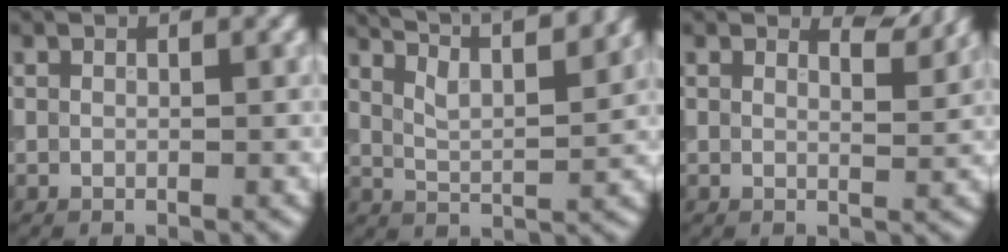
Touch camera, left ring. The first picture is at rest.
{"total": 11.3, "force": [8.5, 3.5, 6.5], "torque": [-0.093, 0.035, 0.095]}
{"total": 2.2, "force": [2.0, 0.3, 0.9], "torque": [-0.013, -0.006, 0.022]}